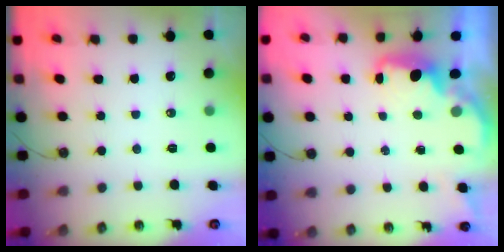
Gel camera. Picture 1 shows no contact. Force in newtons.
{"total": 1.6, "press": 1.4, "slide": 0.7}